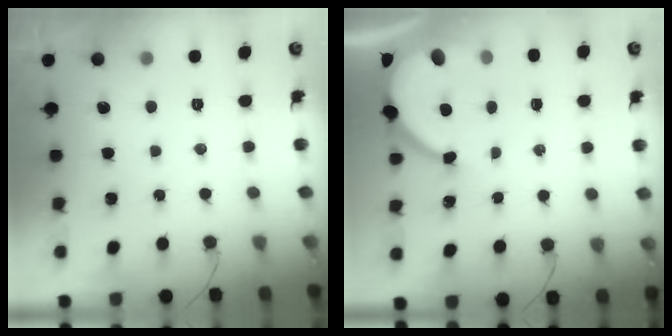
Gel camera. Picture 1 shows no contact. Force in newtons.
{"total": 7.7, "press": 7.7, "slide": 0.9}